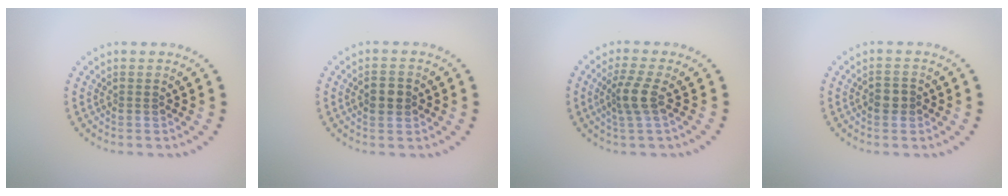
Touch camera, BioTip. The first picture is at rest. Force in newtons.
{"total": 2.7, "press": 2.7, "slide": 0.0}
{"total": 2.8, "press": 2.1, "slide": 1.8}
{"total": 1.7, "press": 1.7, "slide": 0.3}